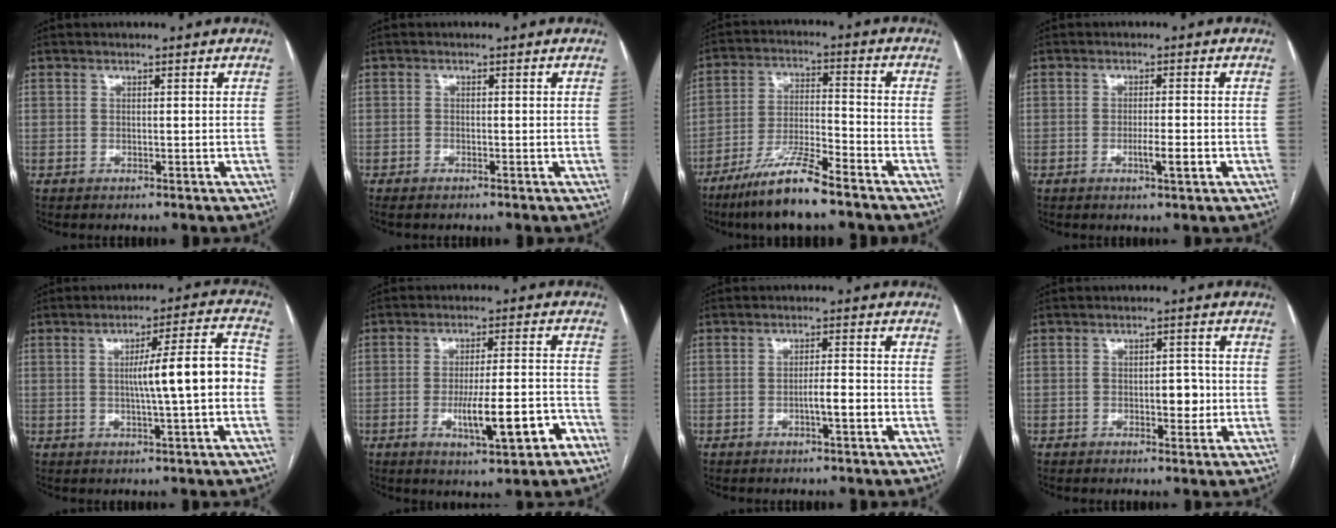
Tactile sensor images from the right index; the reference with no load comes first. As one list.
[{"total": 1.1, "force": [-0.9, 0.4, 0.5], "torque": [-0.012, -0.001, -0.011]}, {"total": 11.1, "force": [-8.2, 0.8, 7.5], "torque": [-0.144, -0.023, -0.151]}, {"total": 3.4, "force": [-1.2, 0.2, 3.2], "torque": [-0.052, -0.003, -0.018]}, {"total": 10.4, "force": [-0.6, 0.3, 10.4], "torque": [-0.149, 0.024, -0.011]}, {"total": 10.3, "force": [-4.4, 1.7, 9.2], "torque": [-0.142, 0.003, -0.059]}, {"total": 3.3, "force": [-1.3, 0.3, 3.0], "torque": [-0.046, 0.002, -0.021]}, {"total": 3.9, "force": [-0.8, 1.8, 3.4], "torque": [-0.042, 0.007, -0.007]}]